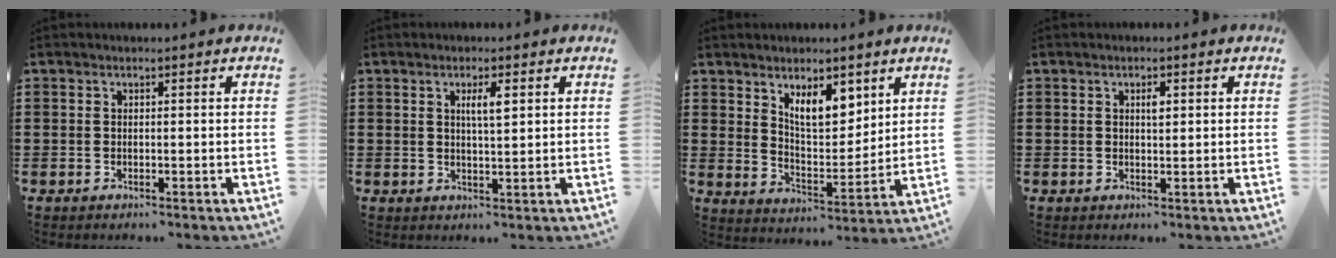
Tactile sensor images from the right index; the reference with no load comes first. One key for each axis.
{"total": 3.1, "fx": 1.1, "fy": 0.6, "fz": 2.8, "tx": -0.050, "ty": 0.002, "tz": 0.014}
{"total": 7.8, "fx": 5.1, "fy": 3.4, "fz": 4.7, "tx": -0.083, "ty": -0.017, "tz": 0.089}
{"total": 1.7, "fx": 0.5, "fy": 0.6, "fz": 1.4, "tx": -0.022, "ty": 0.002, "tz": 0.005}